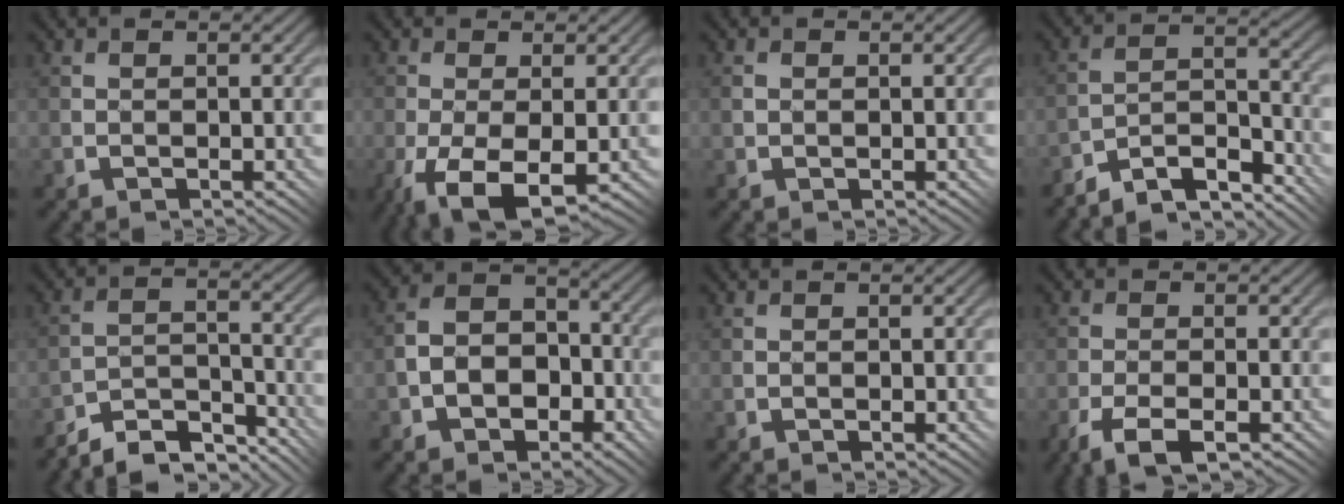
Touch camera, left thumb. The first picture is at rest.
{"total": 7.5, "force": [-3.4, 3.0, 6.0], "torque": [-0.138, -0.022, -0.049]}
{"total": 0.7, "force": [0.2, 0.6, 0.3], "torque": [-0.009, 0.001, 0.002]}
{"total": 7.5, "force": [-6.9, 0.9, 2.7], "torque": [-0.036, 0.017, -0.138]}
{"total": 7.2, "force": [-6.7, 1.2, 2.2], "torque": [-0.028, 0.012, -0.127]}
{"total": 8.4, "force": [-3.3, 5.9, 5.0], "torque": [-0.089, -0.009, -0.067]}
{"total": 0.0}
{"total": 5.2, "force": [-3.2, 1.6, 3.7], "torque": [-0.071, 0.001, -0.060]}